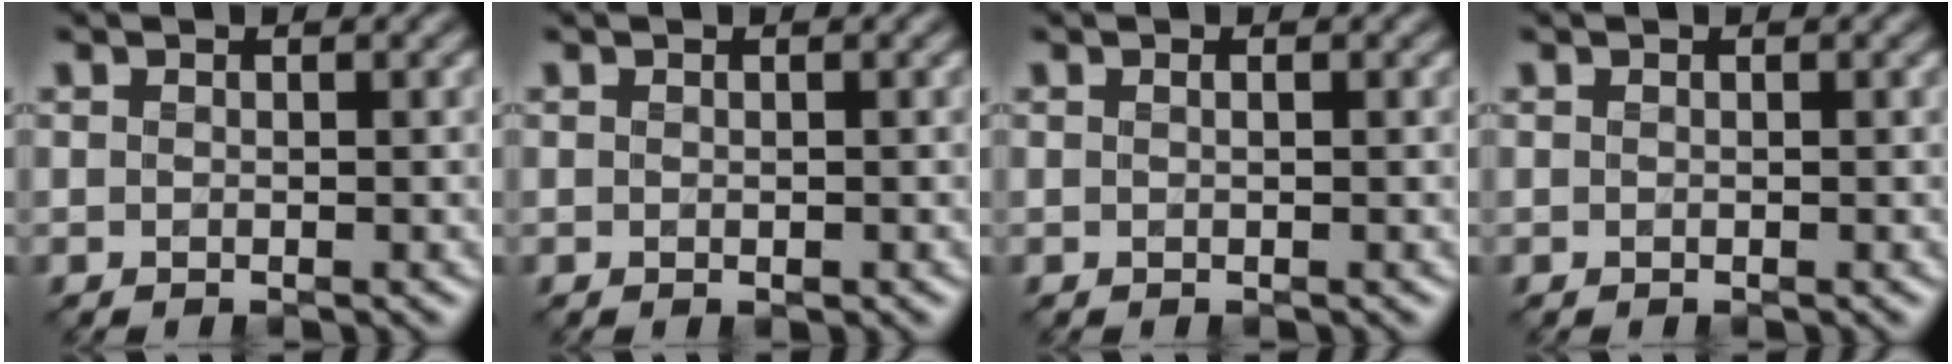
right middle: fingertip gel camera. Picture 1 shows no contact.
{"total": 0.0}
{"total": 0.0}
{"total": 0.0}